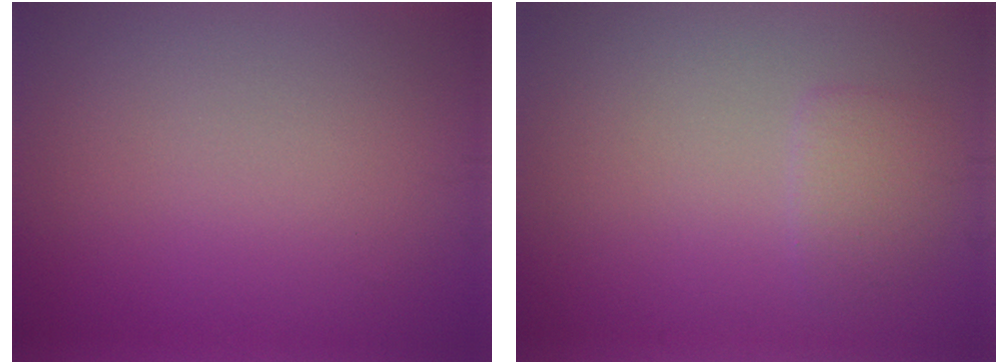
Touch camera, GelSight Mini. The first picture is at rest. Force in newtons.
{"total": 1.7, "press": 1.6, "slide": 0.2}